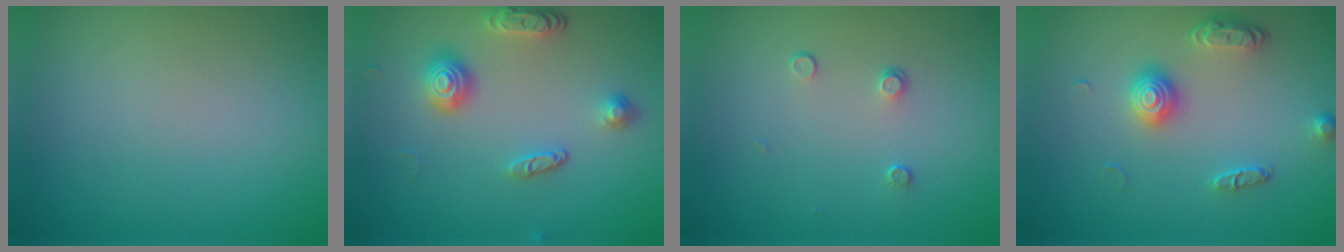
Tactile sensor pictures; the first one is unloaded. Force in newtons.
{"total": 3.3, "press": 2.9, "slide": 1.6}
{"total": 0.9, "press": 0.6, "slide": 0.6}
{"total": 2.6, "press": 2.2, "slide": 1.5}